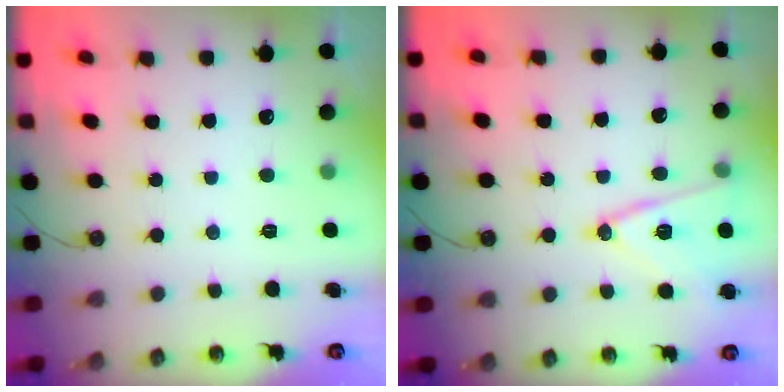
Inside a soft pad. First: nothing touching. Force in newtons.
{"total": 13.8, "press": 13.3, "slide": 3.4}